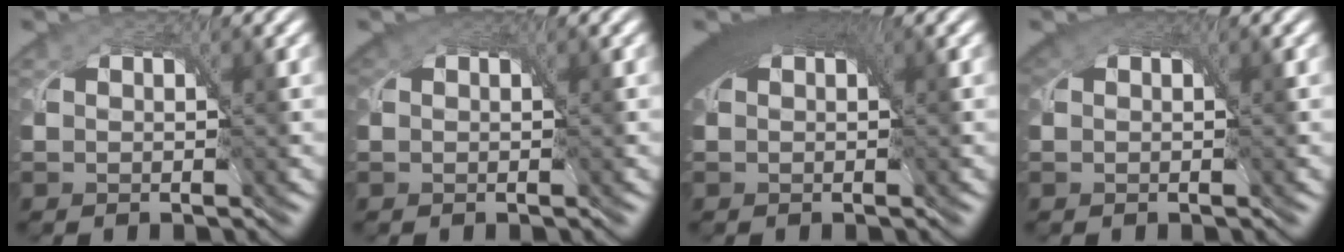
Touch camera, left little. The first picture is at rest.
{"total": 1.7, "force": [0.9, 1.1, 1.0], "torque": [-0.017, 0.003, 0.011]}
{"total": 7.6, "force": [2.9, 3.8, 6.0], "torque": [-0.094, 0.017, 0.031]}
{"total": 2.8, "force": [1.5, 1.8, 1.6], "torque": [-0.030, 0.006, 0.017]}